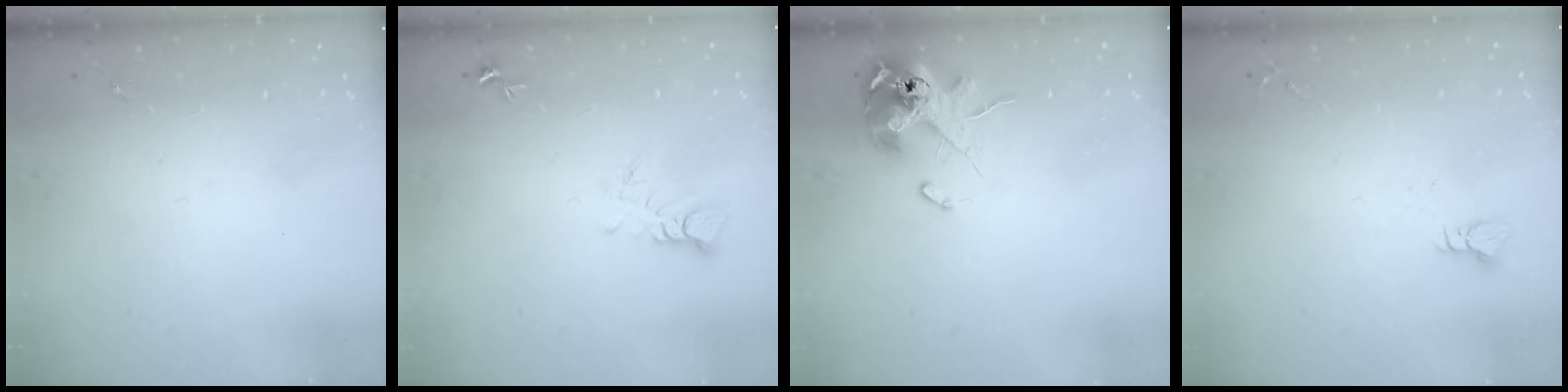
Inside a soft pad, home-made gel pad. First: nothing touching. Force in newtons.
{"total": 3.8, "press": 3.7, "slide": 0.2}
{"total": 11.6, "press": 11.4, "slide": 2.1}
{"total": 2.9, "press": 2.9, "slide": 0.3}